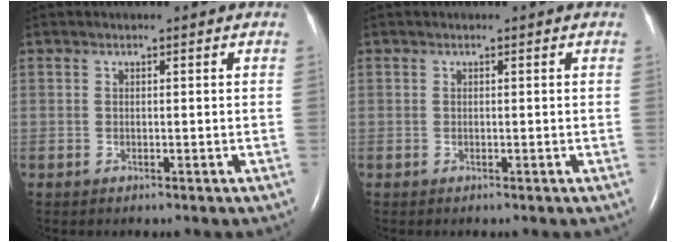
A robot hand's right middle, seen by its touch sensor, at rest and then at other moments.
{"total": 0.0}